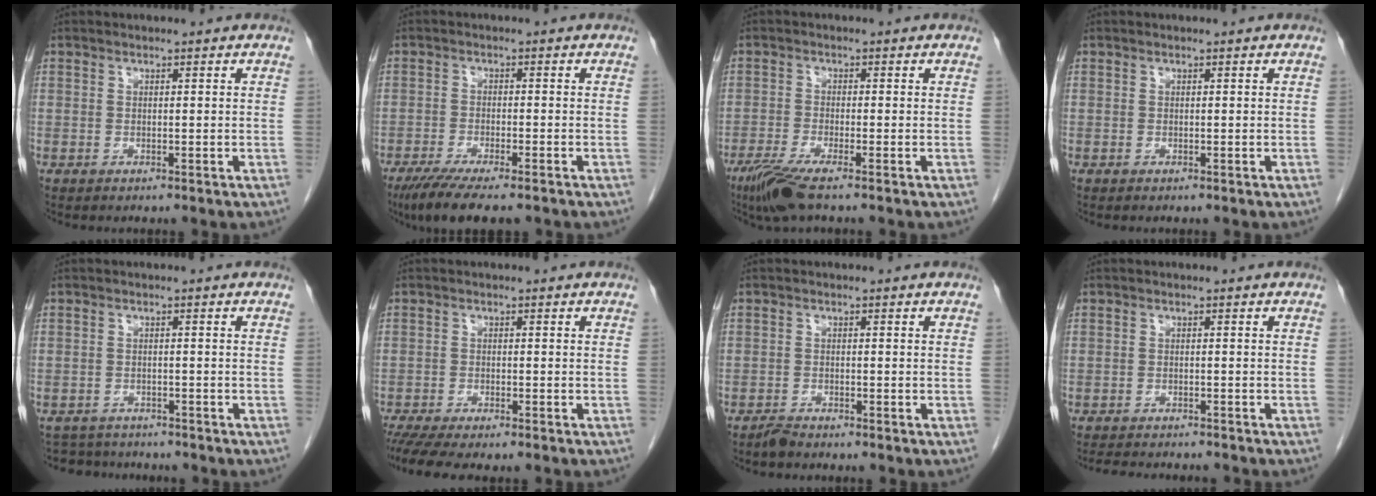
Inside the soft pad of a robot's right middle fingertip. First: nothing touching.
{"total": 9.5, "force": [-7.3, 1.7, 5.8], "torque": [-0.089, -0.018, -0.114]}
{"total": 5.4, "force": [-3.8, 0.2, 3.9], "torque": [-0.081, -0.018, -0.075]}
{"total": 0.0}
{"total": 5.2, "force": [-5.0, 1.6, 0.2], "torque": [-0.001, 0.004, -0.073]}
{"total": 7.3, "force": [-6.1, 1.0, 3.9], "torque": [-0.056, -0.012, -0.095]}
{"total": 1.4, "force": [-1.4, 0.2, 0.3], "torque": [-0.014, -0.004, -0.025]}
{"total": 7.8, "force": [-7.2, 1.3, 2.6], "torque": [-0.037, -0.007, -0.100]}